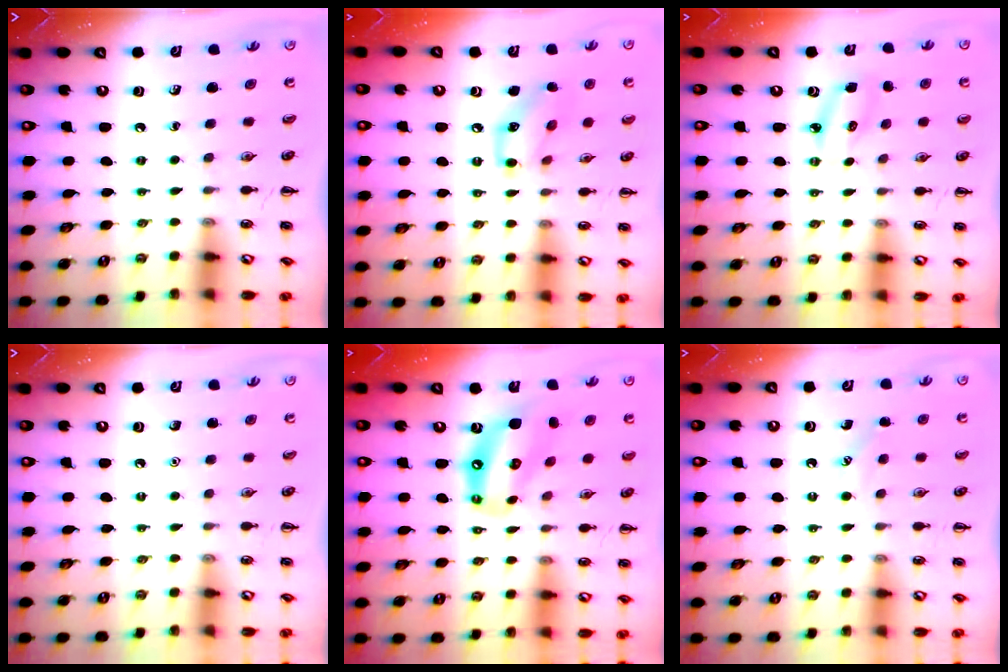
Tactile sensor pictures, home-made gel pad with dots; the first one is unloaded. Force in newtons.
{"total": 10.5, "press": 10.5, "slide": 0.3}
{"total": 4.8, "press": 4.7, "slide": 1.1}
{"total": 1.5, "press": 1.5, "slide": 0.1}
{"total": 12.6, "press": 12.2, "slide": 3.2}
{"total": 2.5, "press": 2.5, "slide": 0.6}